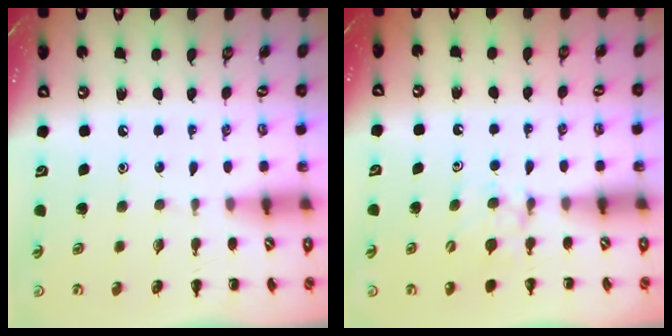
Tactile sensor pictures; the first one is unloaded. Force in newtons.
{"total": 5.2, "press": 5.0, "slide": 1.5}